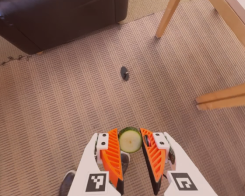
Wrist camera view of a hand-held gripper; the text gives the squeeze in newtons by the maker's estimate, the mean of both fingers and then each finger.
{"total": 8.6, "left": 8.7, "right": 8.4}